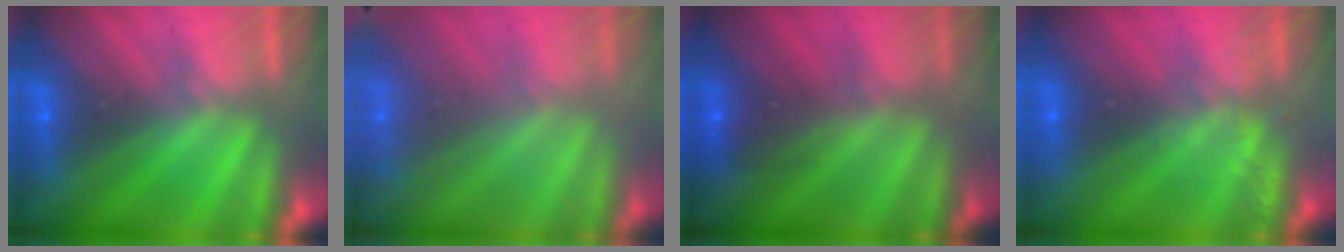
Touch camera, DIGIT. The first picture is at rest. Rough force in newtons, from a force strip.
{"total": 1.4}
{"total": 2.1}
{"total": 2.2}